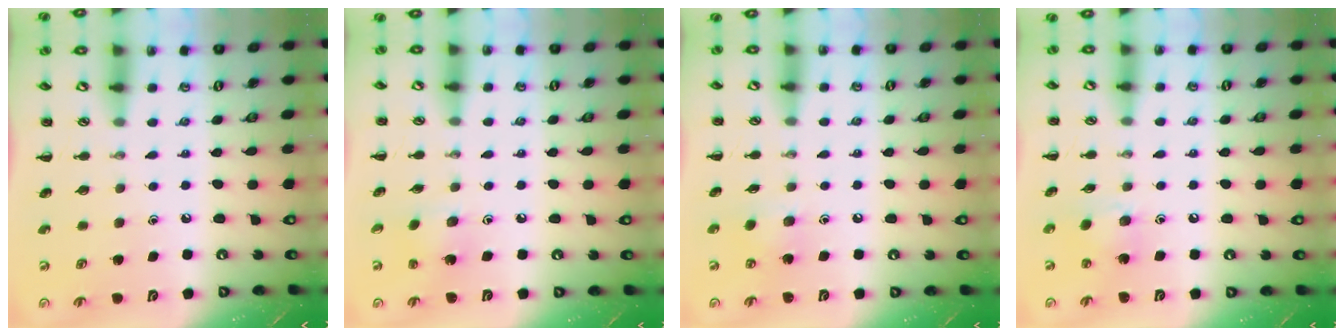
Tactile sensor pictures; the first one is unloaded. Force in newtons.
{"total": 1.9, "press": 1.8, "slide": 0.7}
{"total": 6.1, "press": 5.9, "slide": 1.3}
{"total": 8.9, "press": 8.6, "slide": 2.2}